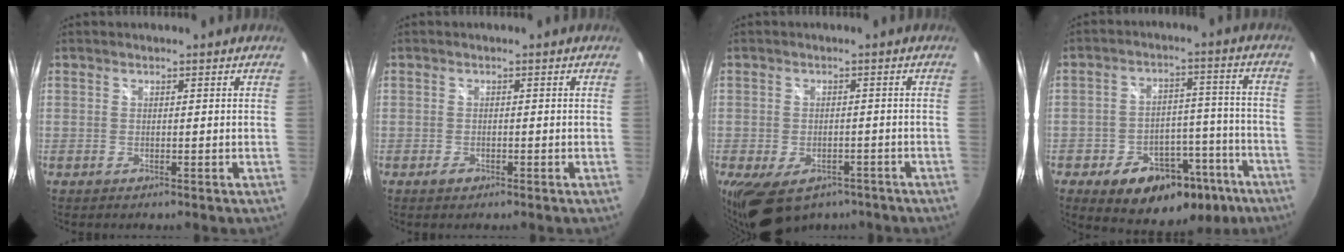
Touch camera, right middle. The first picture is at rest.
{"total": 1.6, "force": [-1.0, 0.8, 0.9], "torque": [-0.017, -0.004, -0.019]}
{"total": 11.6, "force": [-7.1, 6.7, 6.4], "torque": [-0.127, -0.023, -0.105]}
{"total": 19.5, "force": [-11.7, 11.7, 10.4], "torque": [-0.177, 0.025, -0.145]}